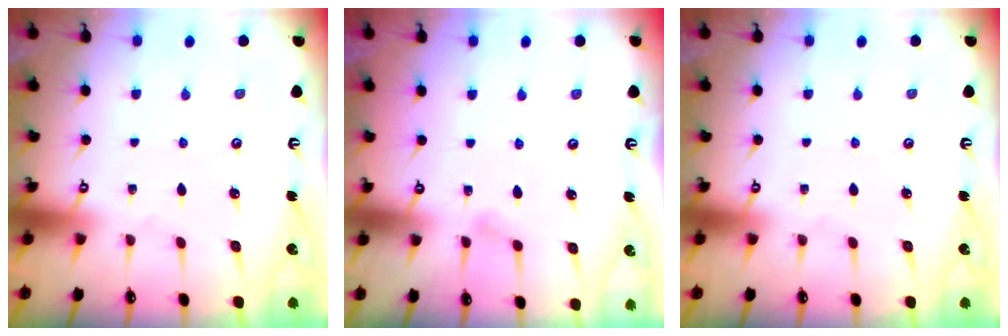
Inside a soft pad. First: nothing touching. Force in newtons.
{"total": 3.7, "press": 3.6, "slide": 0.4}
{"total": 0.0}